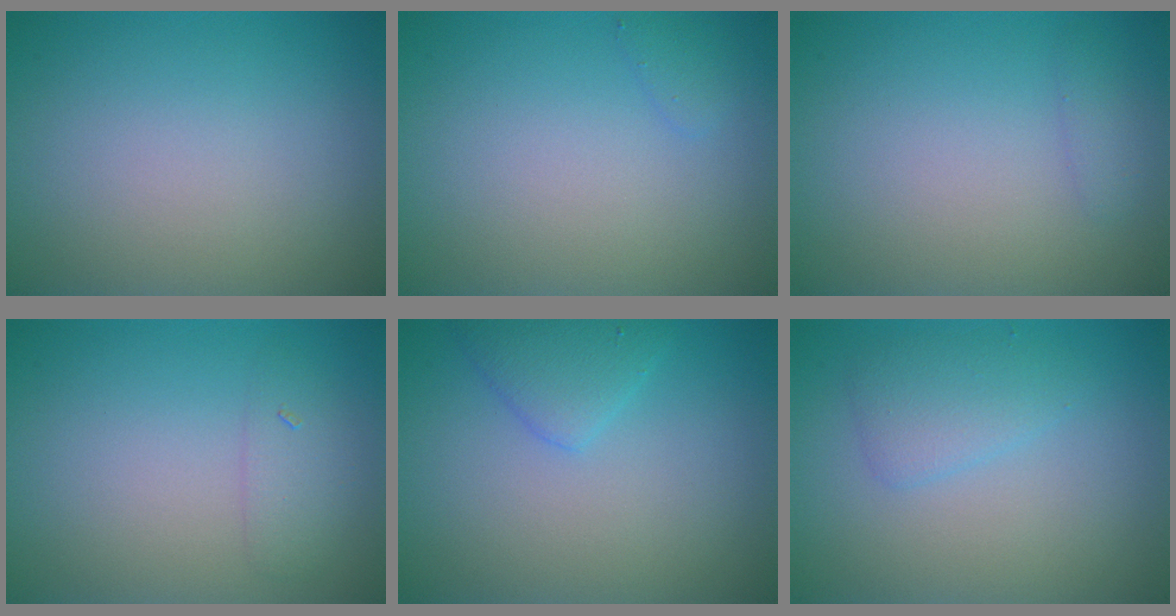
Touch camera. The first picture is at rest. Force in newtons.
{"total": 0.8, "press": 0.8, "slide": 0.1}
{"total": 0.8, "press": 0.8, "slide": 0.0}
{"total": 1.6, "press": 1.6, "slide": 0.1}
{"total": 2.2, "press": 2.2, "slide": 0.2}
{"total": 2.1, "press": 2.1, "slide": 0.1}